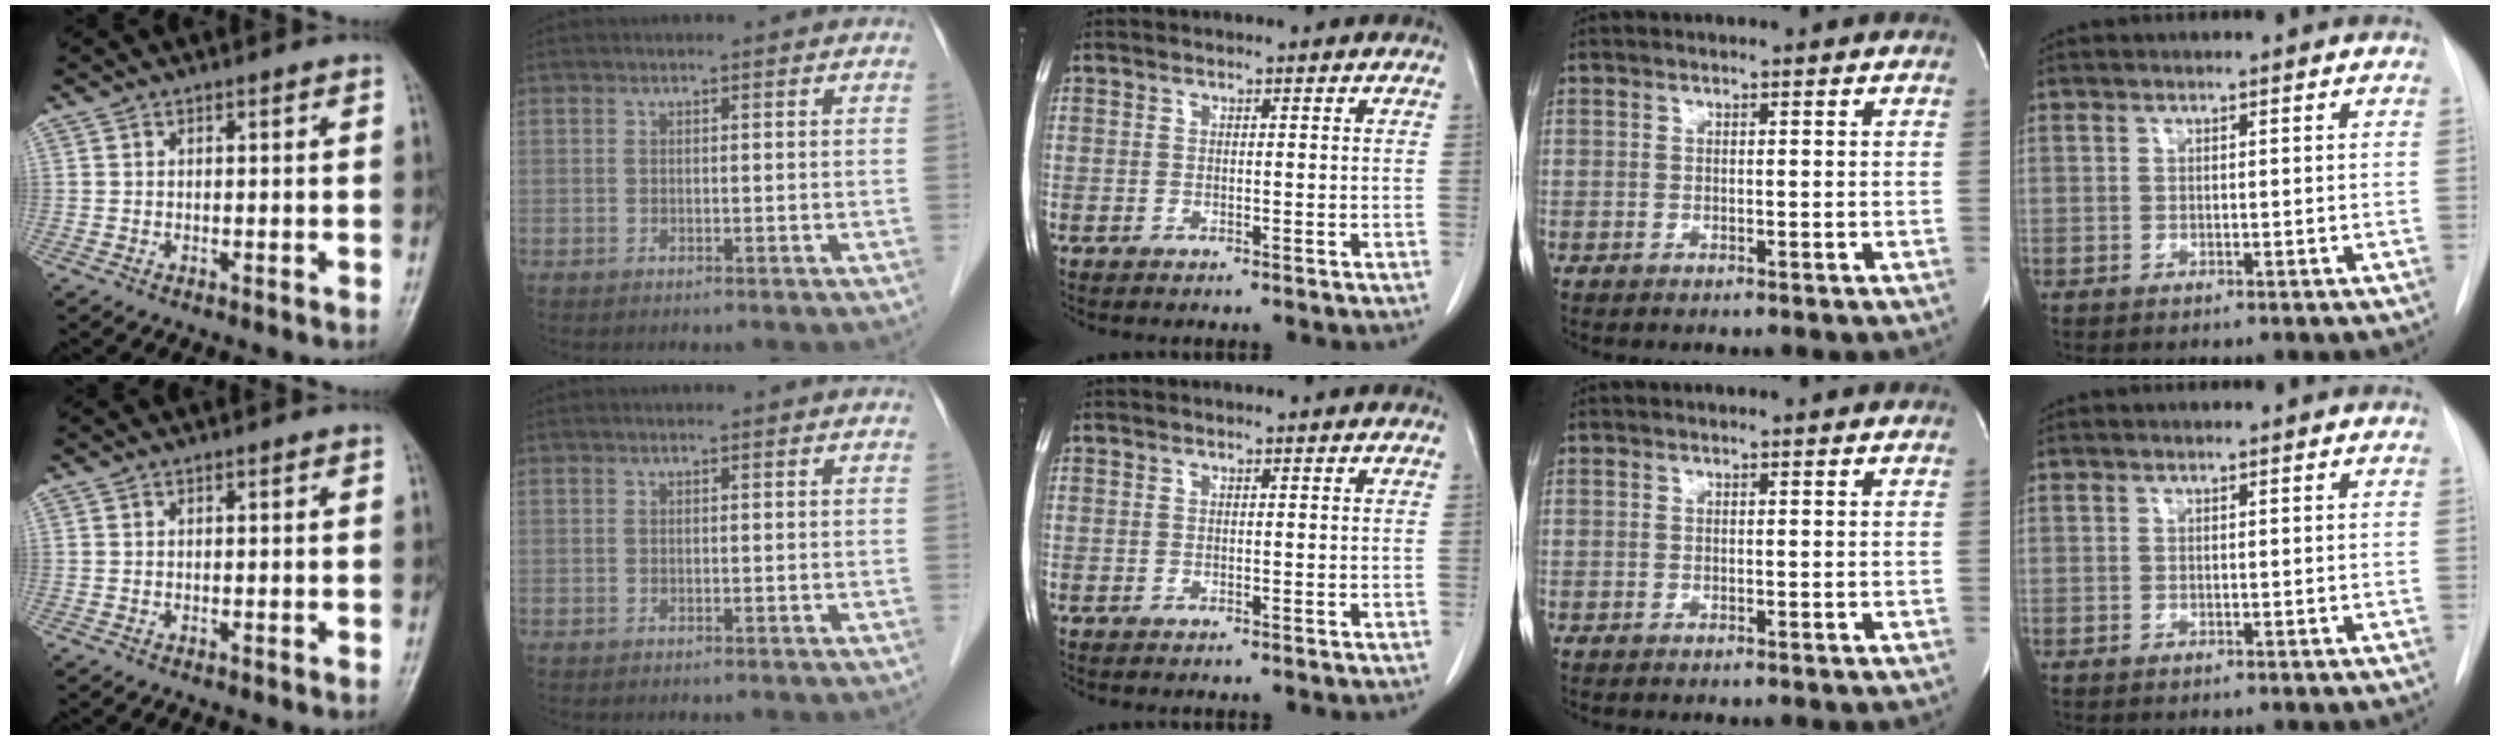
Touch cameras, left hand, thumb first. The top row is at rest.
{}